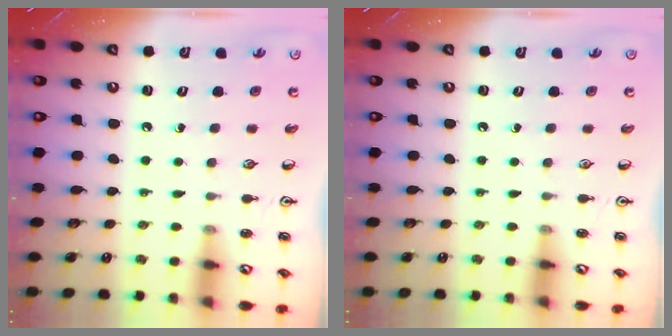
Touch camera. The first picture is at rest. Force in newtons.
{"total": 0.0}